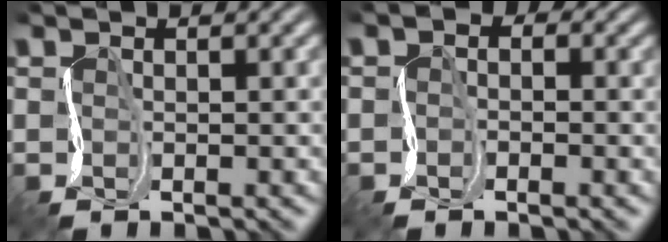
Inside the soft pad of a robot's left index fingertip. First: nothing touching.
{"total": 1.2, "force": [-0.4, 0.9, 0.7], "torque": [-0.009, 0.003, -0.018]}